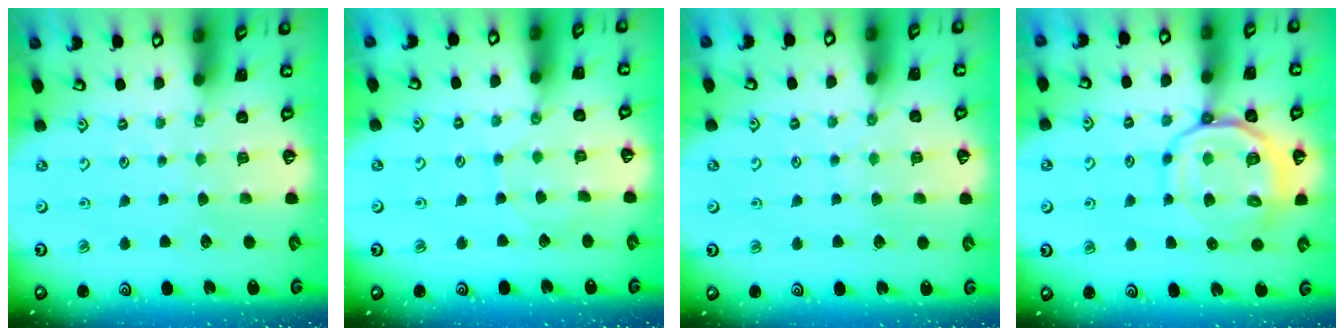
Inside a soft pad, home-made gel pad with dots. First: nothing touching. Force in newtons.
{"total": 3.8, "press": 3.8, "slide": 0.4}
{"total": 5.0, "press": 5.0, "slide": 0.5}
{"total": 14.1, "press": 14.0, "slide": 2.1}